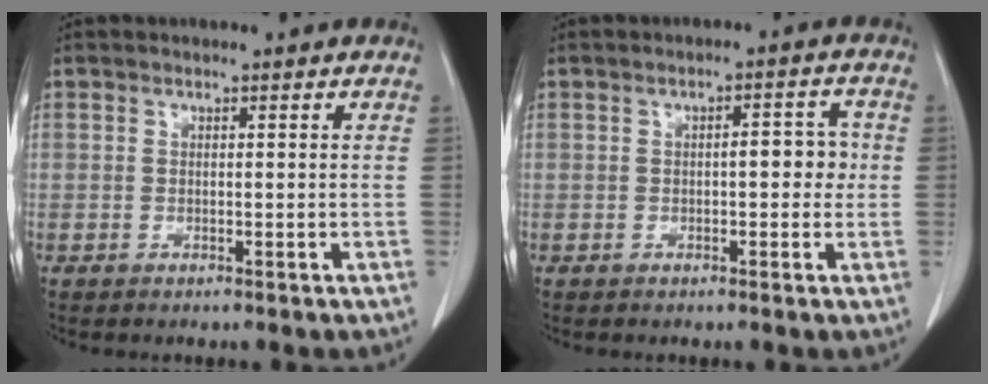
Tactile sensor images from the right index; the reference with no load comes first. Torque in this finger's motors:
{"motor_torque": [0.63, -0.22, 0.30, 0.05]}